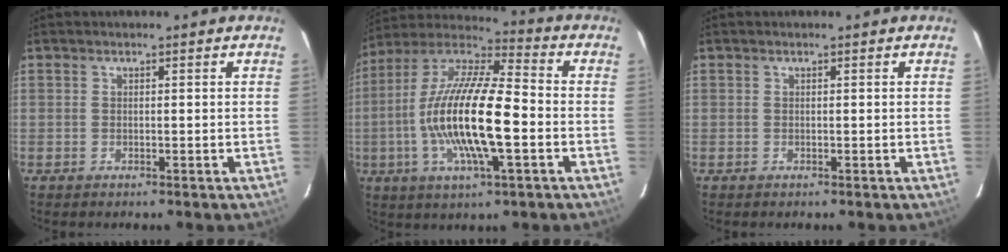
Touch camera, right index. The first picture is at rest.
{"total": 19.5, "force": [-3.4, 4.7, 18.6], "torque": [-0.355, -0.008, -0.072]}
{"total": 0.0}